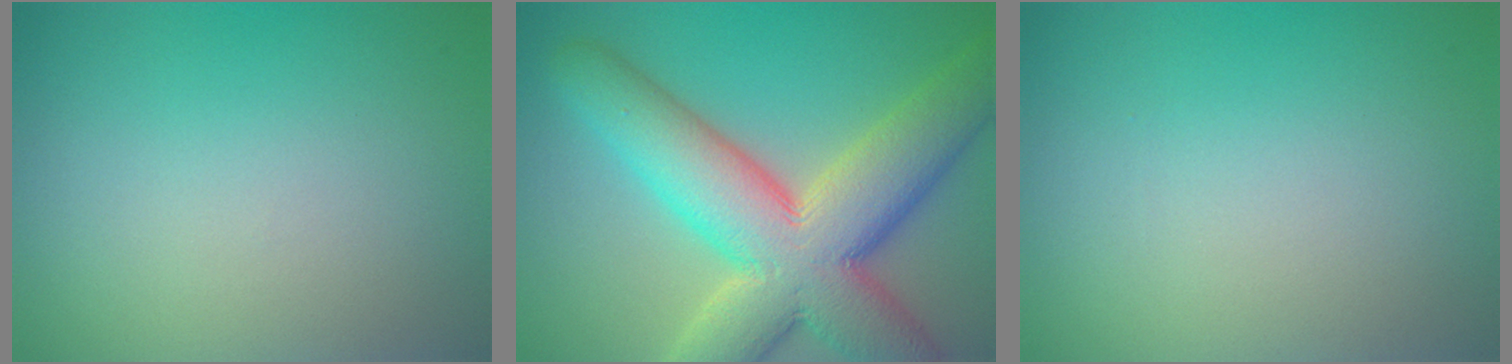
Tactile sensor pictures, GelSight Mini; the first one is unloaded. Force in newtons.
{"total": 12.6, "press": 12.6, "slide": 1.1}
{"total": 0.0}